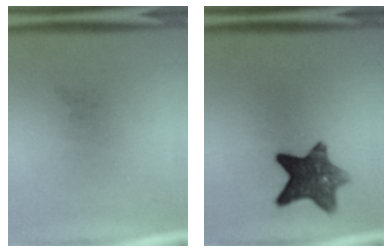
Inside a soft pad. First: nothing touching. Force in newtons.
{"total": 9.2}